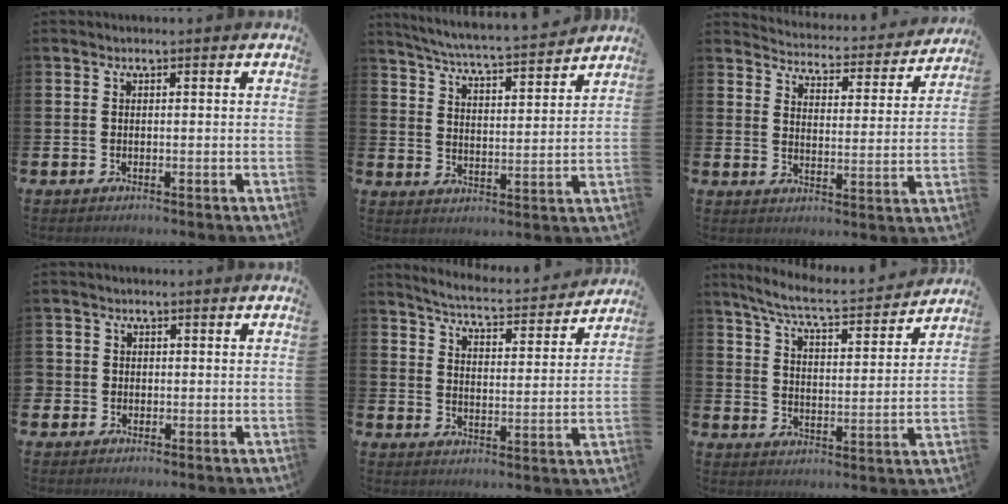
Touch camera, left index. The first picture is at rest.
{"total": 5.9, "force": [5.8, -0.1, 1.4], "torque": [-0.055, -0.046, 0.099]}
{"total": 4.3, "force": [4.2, 0.7, 0.4], "torque": [-0.026, -0.041, 0.066]}
{"total": 1.4, "force": [-0.2, 1.4, 0.0], "torque": [0.000, 0.003, -0.009]}
{"total": 5.1, "force": [5.0, 0.2, 1.1], "torque": [-0.046, -0.039, 0.082]}
{"total": 6.9, "force": [6.4, 0.6, 2.5], "torque": [-0.079, -0.043, 0.108]}